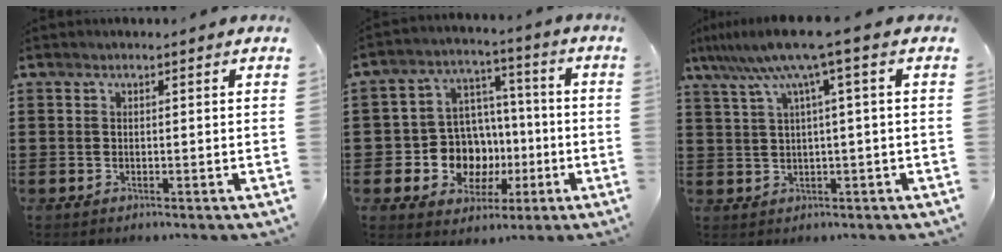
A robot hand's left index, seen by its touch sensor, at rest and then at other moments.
{"total": 10.2, "force": [-2.0, 9.3, 3.7], "torque": [-0.097, 0.009, -0.030]}
{"total": 7.9, "force": [3.3, -0.5, 7.2], "torque": [-0.152, -0.014, 0.051]}